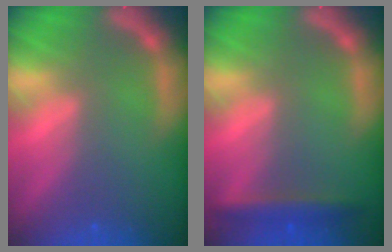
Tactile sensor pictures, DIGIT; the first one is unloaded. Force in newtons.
{"total": 2.9}